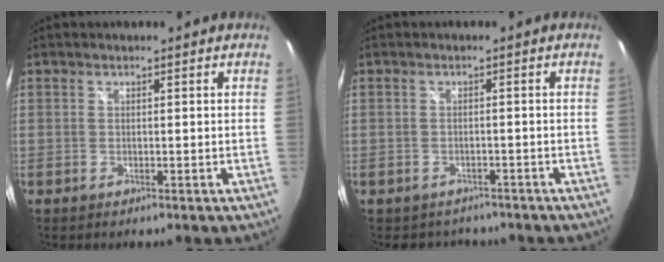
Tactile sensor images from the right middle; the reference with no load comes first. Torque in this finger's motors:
{"motor_torque": [0.10, -0.28, 0.02, 0.00]}